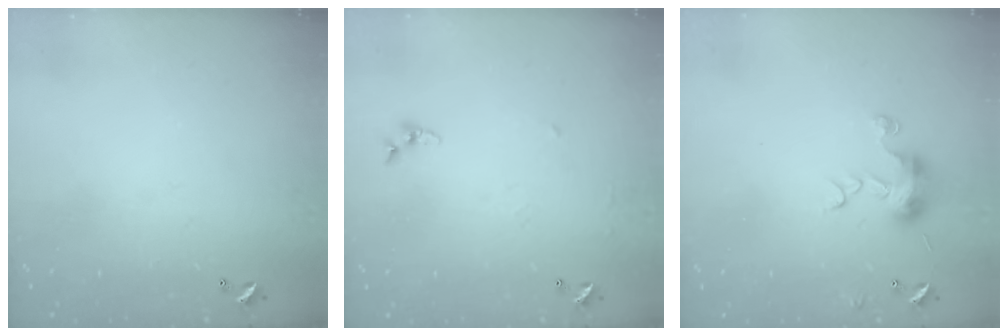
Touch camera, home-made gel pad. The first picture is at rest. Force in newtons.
{"total": 5.3, "press": 5.2, "slide": 0.6}
{"total": 7.4, "press": 7.4, "slide": 1.0}